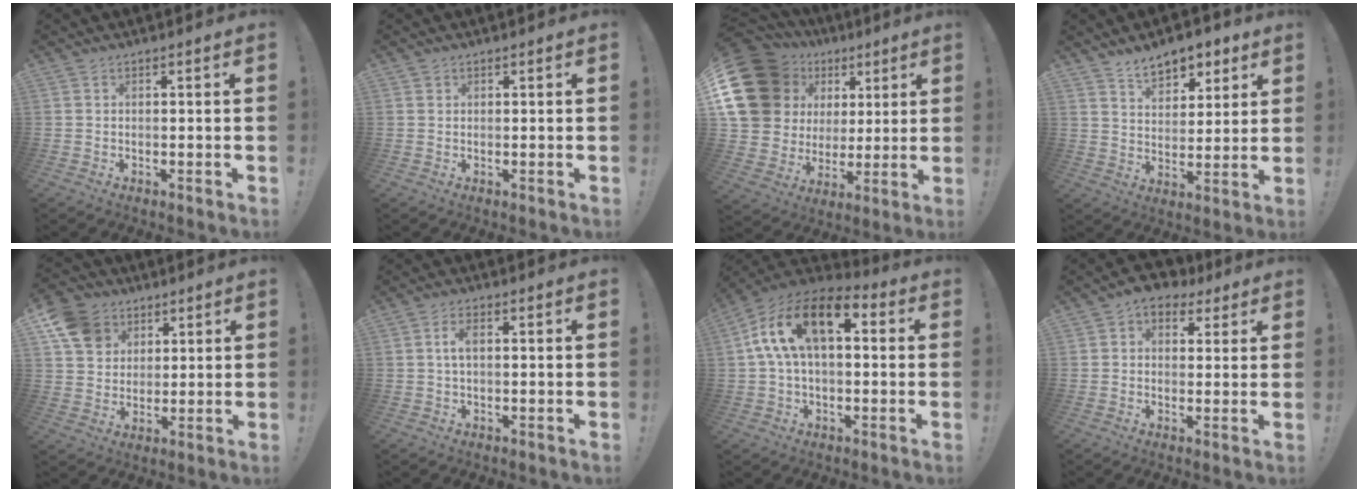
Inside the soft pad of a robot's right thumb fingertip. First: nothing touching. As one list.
[{"total": 0.8, "force": [0.5, 0.6, 0.0], "torque": [0.004, -0.002, 0.009]}, {"total": 21.3, "force": [8.3, 16.5, 10.7], "torque": [-0.197, -0.040, 0.190]}, {"total": 9.5, "force": [6.8, 5.3, 4.0], "torque": [-0.054, -0.041, 0.126]}, {"total": 12.1, "force": [5.4, 9.8, 4.6], "torque": [-0.077, -0.024, 0.112]}, {"total": 3.1, "force": [0.6, 1.3, 2.8], "torque": [-0.054, 0.005, 0.009]}, {"total": 16.9, "force": [5.4, 9.0, 13.2], "torque": [-0.237, -0.004, 0.093]}, {"total": 4.9, "force": [1.7, 4.0, 2.4], "torque": [-0.032, -0.001, 0.032]}]